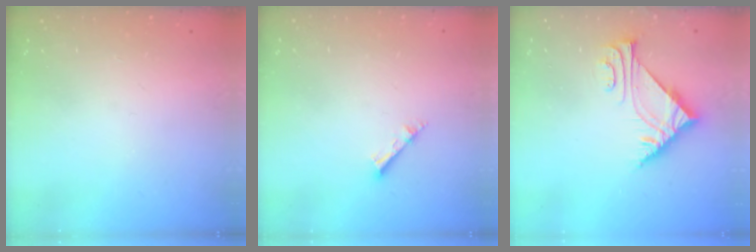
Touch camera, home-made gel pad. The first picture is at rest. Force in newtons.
{"total": 2.5, "press": 2.5, "slide": 0.1}
{"total": 6.4, "press": 6.4, "slide": 0.1}